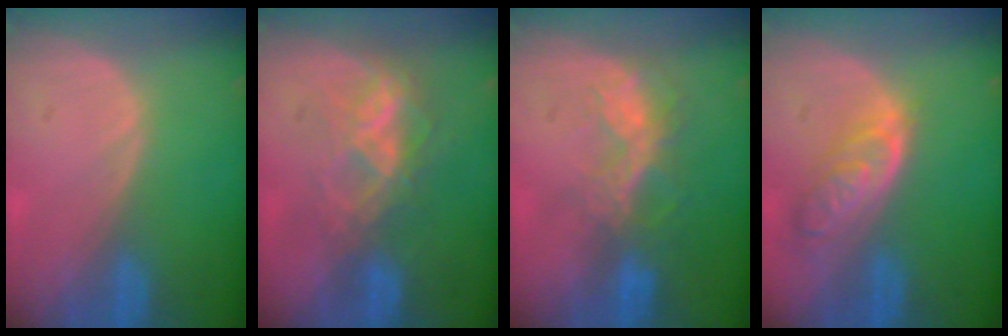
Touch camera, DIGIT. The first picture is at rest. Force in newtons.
{"total": 7.2, "press": 6.1, "slide": 3.8}
{"total": 6.8, "press": 5.8, "slide": 3.4}
{"total": 6.4, "press": 5.7, "slide": 2.9}